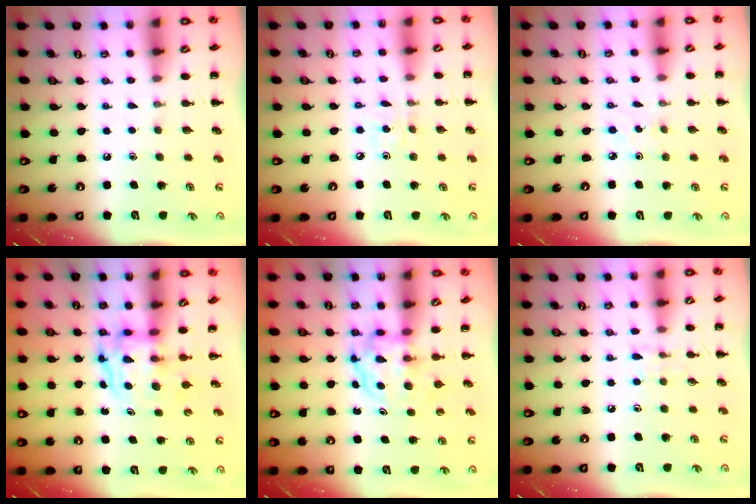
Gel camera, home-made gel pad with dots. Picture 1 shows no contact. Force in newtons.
{"total": 2.6, "press": 2.5, "slide": 0.8}
{"total": 2.1, "press": 2.0, "slide": 0.7}
{"total": 3.6, "press": 3.6, "slide": 0.4}
{"total": 3.7, "press": 3.7, "slide": 0.2}
{"total": 5.5, "press": 5.2, "slide": 1.5}